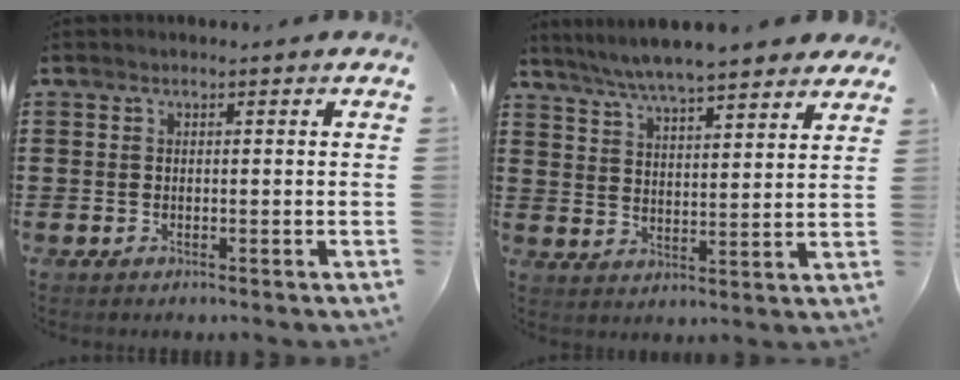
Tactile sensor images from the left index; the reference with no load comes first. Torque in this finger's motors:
{"motor_torque": [1.03, -1.11, 0.58, 0.21]}